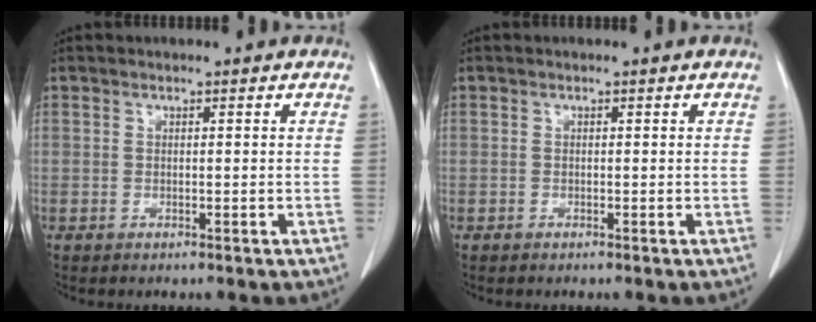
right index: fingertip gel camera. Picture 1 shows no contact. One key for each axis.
{"total": 0.0}